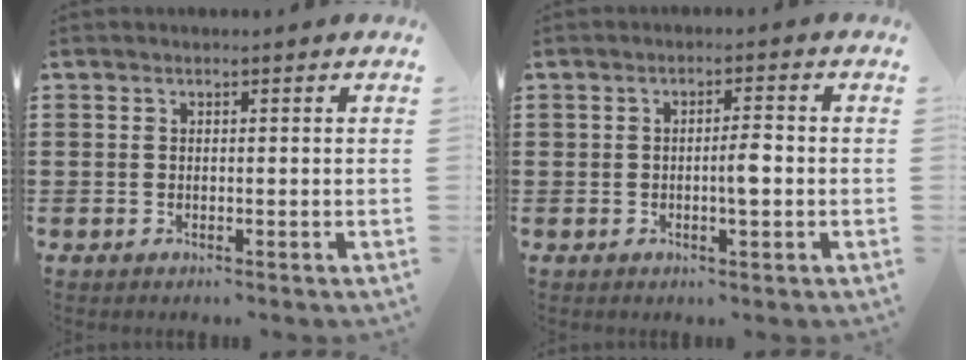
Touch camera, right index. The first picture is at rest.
{"total": 3.0, "force": [-0.4, 0.8, 2.9], "torque": [-0.050, 0.002, -0.008]}